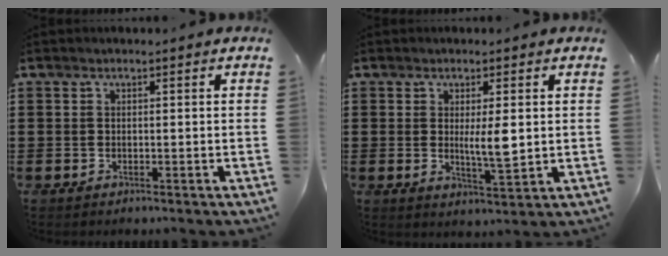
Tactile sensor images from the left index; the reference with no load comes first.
{"total": 4.9, "force": [0.5, 0.9, 4.8], "torque": [-0.072, -0.009, 0.004]}